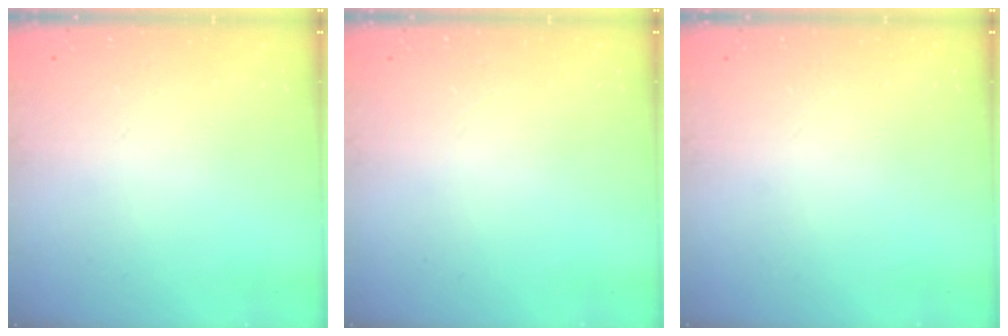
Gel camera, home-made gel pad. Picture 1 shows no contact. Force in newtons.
{"total": 0.0}
{"total": 0.0}